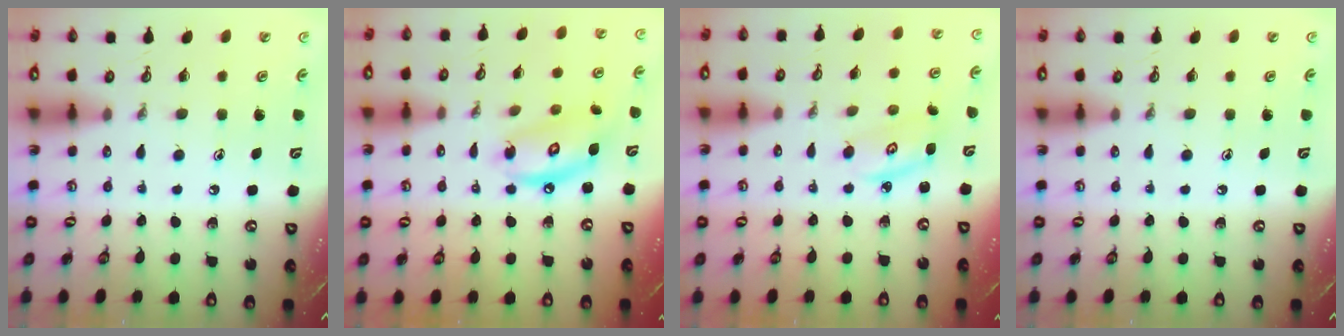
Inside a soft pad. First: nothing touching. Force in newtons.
{"total": 11.2, "press": 11.2, "slide": 1.0}
{"total": 3.3, "press": 3.2, "slide": 0.3}
{"total": 0.0}